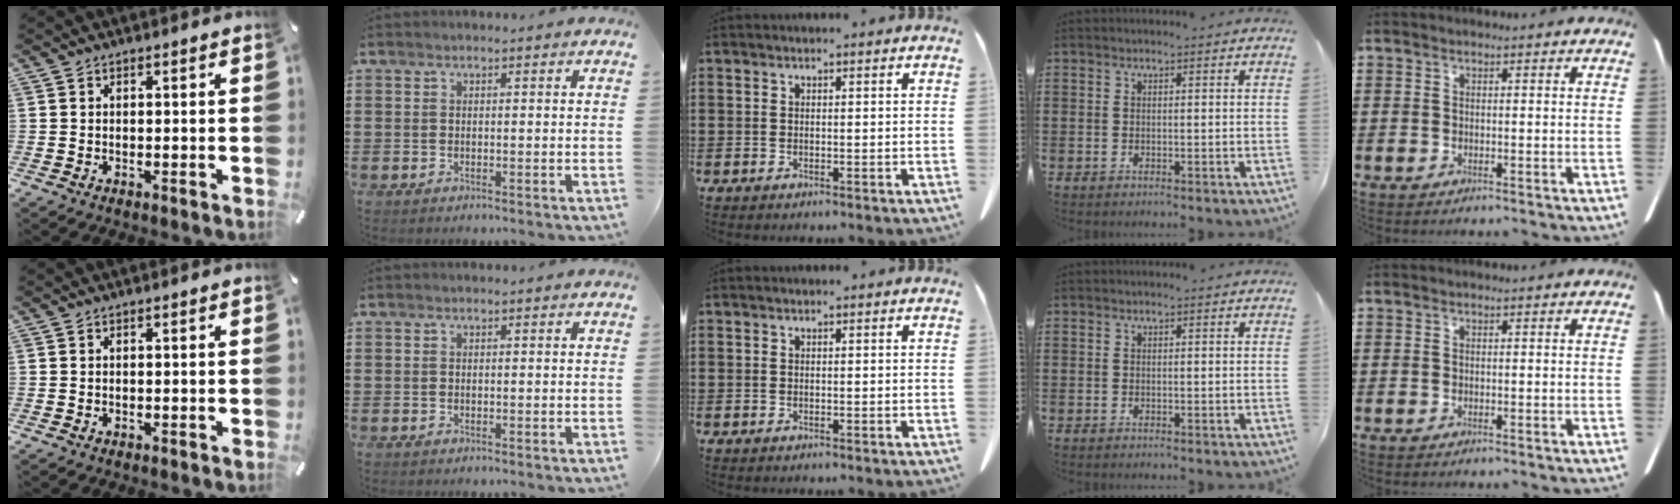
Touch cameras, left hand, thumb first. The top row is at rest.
{}